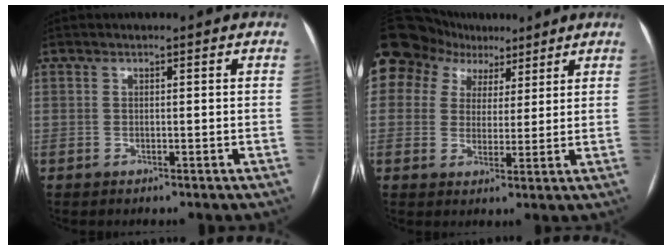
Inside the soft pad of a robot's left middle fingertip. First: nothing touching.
{"total": 18.3, "force": [10.9, 13.5, 5.6], "torque": [-0.179, 0.066, 0.199]}